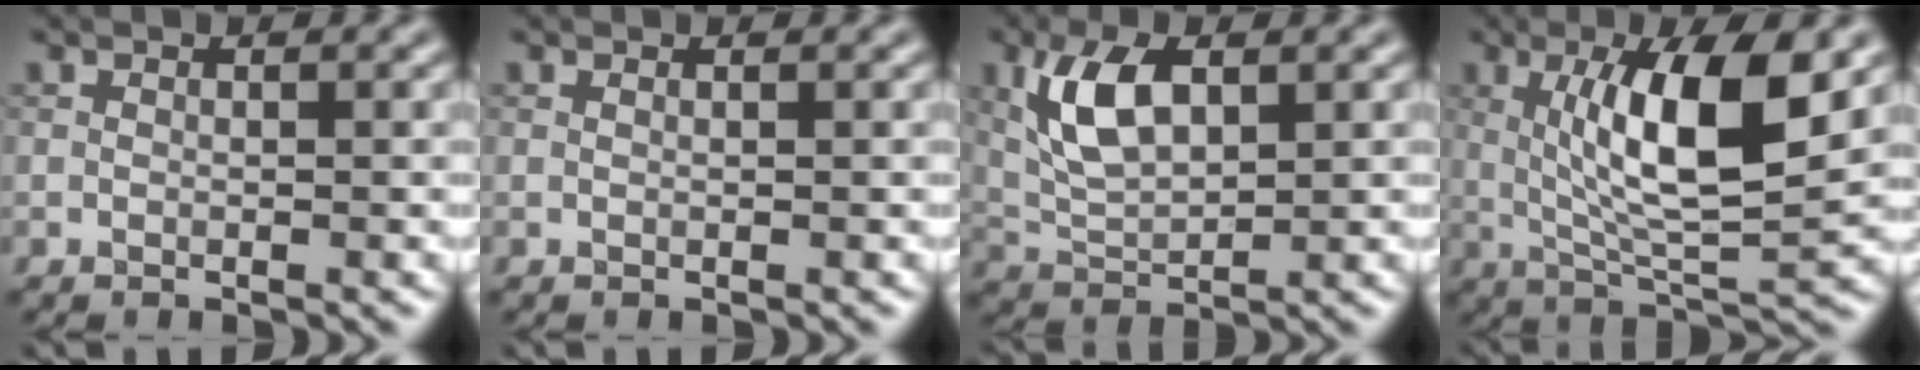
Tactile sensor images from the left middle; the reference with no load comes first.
{"total": 0.0}
{"total": 5.2, "force": [1.8, 2.5, 4.2], "torque": [-0.096, 0.007, 0.036]}
{"total": 8.9, "force": [2.1, 2.0, 8.4], "torque": [-0.140, -0.006, 0.041]}